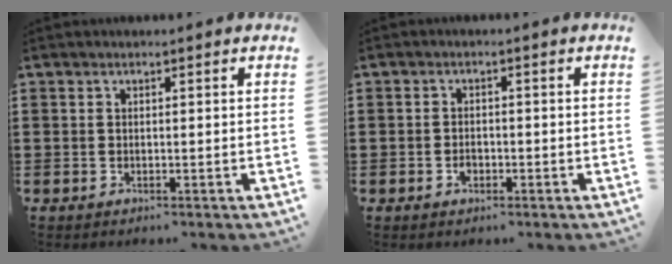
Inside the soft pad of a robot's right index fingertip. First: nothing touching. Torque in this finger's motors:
{"motor_torque": [0.86, 1.28, 0.00, 0.00]}